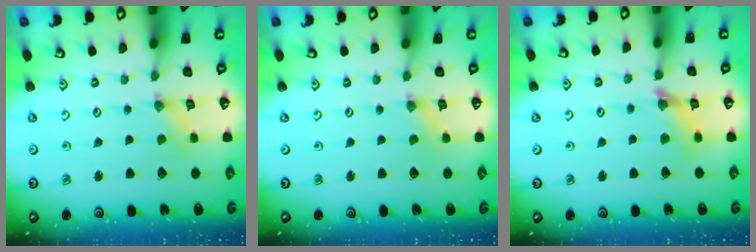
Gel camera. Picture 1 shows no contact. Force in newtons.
{"total": 0.0}
{"total": 6.8, "press": 6.7, "slide": 0.6}